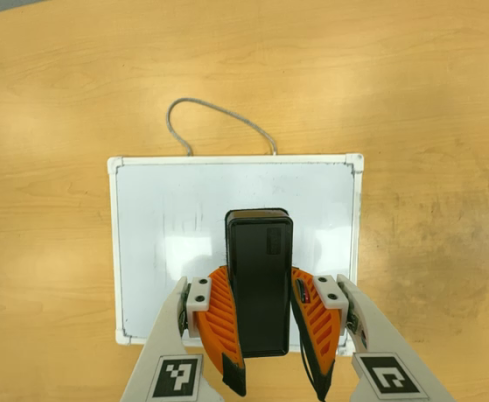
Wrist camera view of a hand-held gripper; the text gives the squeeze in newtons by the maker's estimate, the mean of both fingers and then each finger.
{"total": 7.5, "left": 6.7, "right": 8.2}